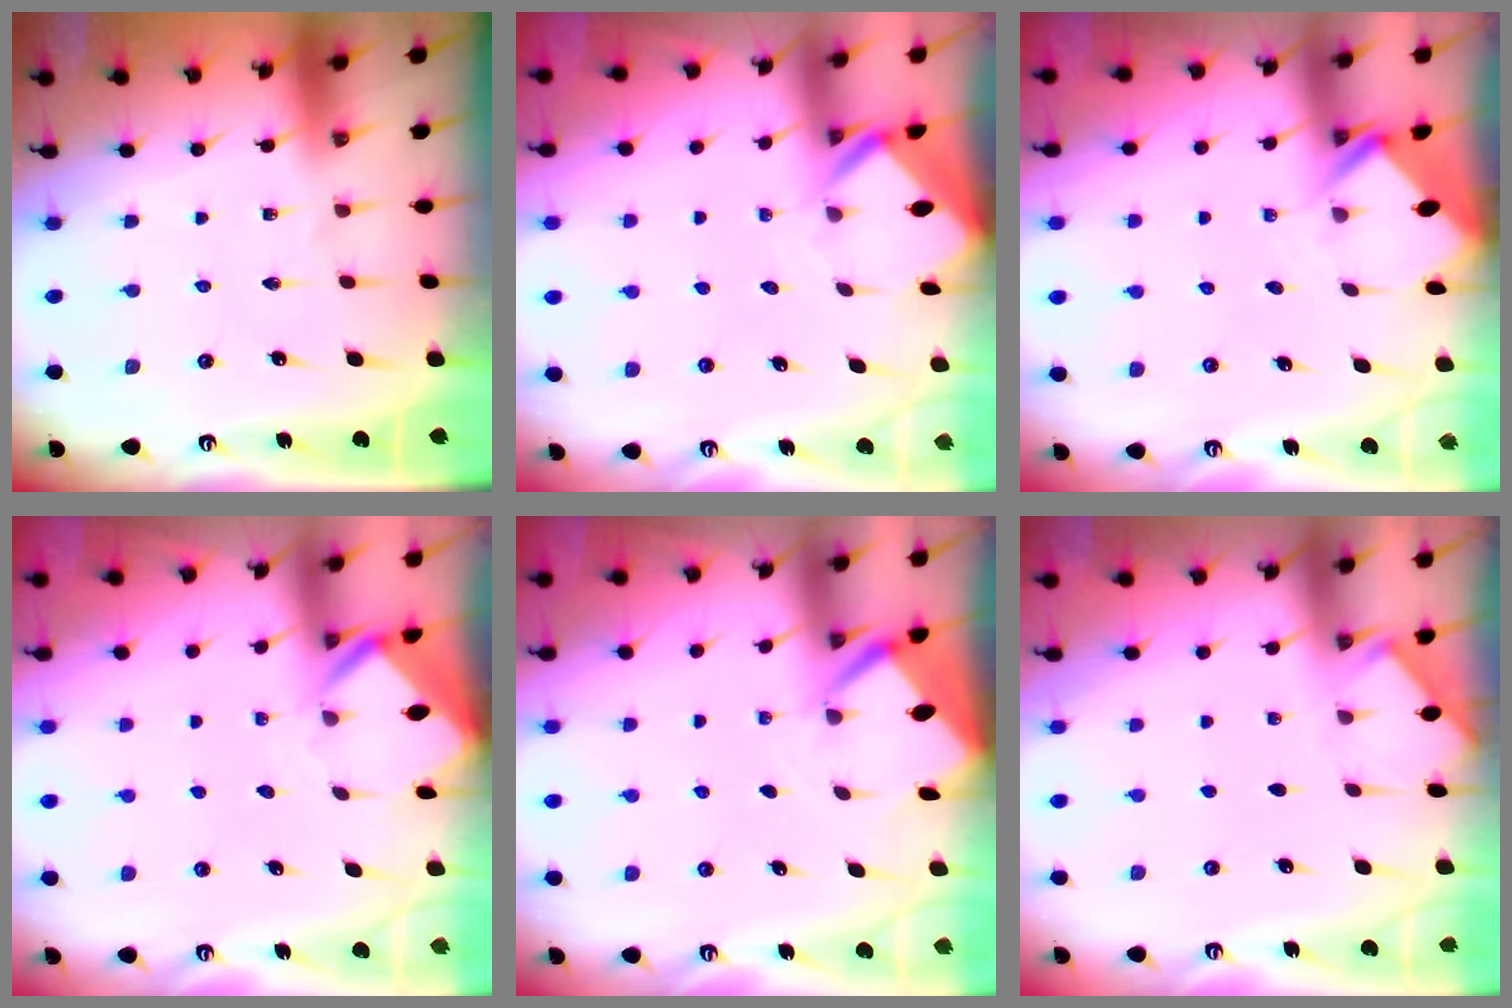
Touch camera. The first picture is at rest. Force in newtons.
{"total": 2.7, "press": 2.7, "slide": 0.2}
{"total": 2.8, "press": 2.8, "slide": 0.2}
{"total": 2.8, "press": 2.8, "slide": 0.2}
{"total": 2.7, "press": 2.7, "slide": 0.3}
{"total": 2.0, "press": 2.0, "slide": 0.3}